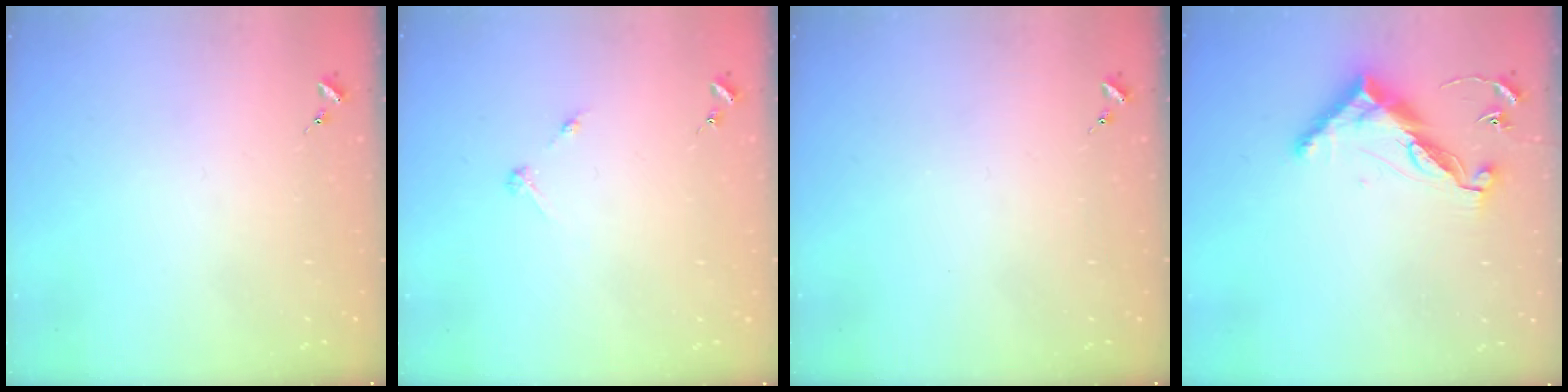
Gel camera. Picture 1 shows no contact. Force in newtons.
{"total": 2.7, "press": 2.7, "slide": 0.3}
{"total": 0.0}
{"total": 11.6, "press": 11.6, "slide": 0.4}